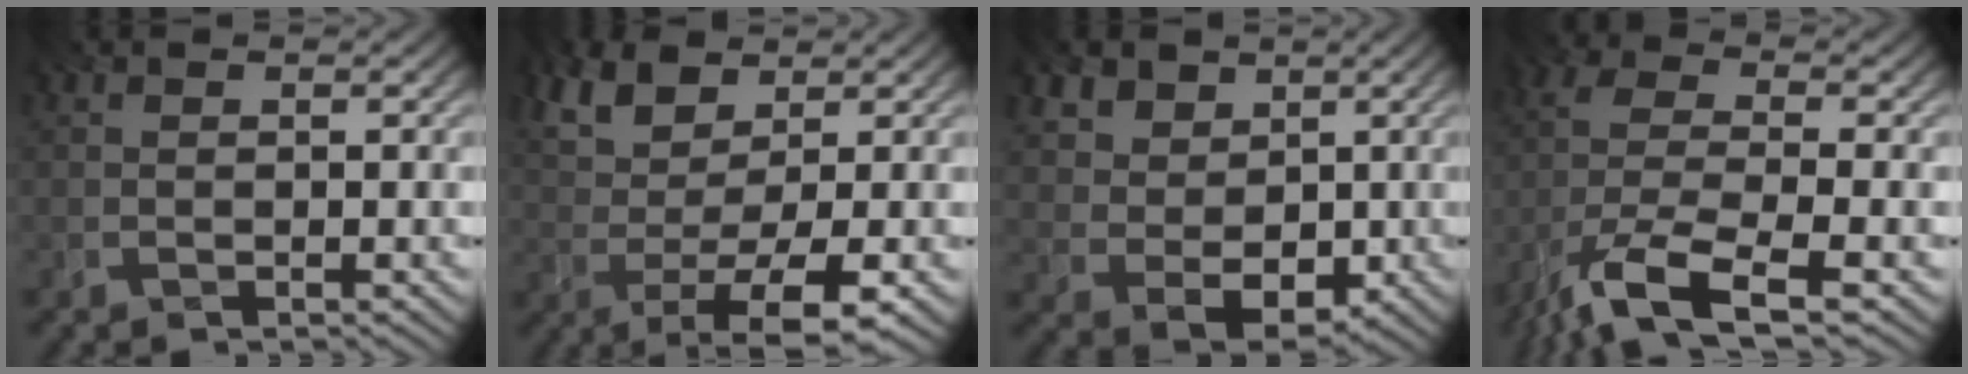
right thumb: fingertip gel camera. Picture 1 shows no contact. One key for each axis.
{"total": 8.7, "fx": 1.9, "fy": 3.6, "fz": 7.7, "tx": -0.158, "ty": 0.000, "tz": 0.027}
{"total": 6.8, "fx": 2.2, "fy": 5.4, "fz": 3.5, "tx": -0.100, "ty": -0.006, "tz": 0.041}
{"total": 10.6, "fx": -6.9, "fy": 2.5, "fz": 7.6, "tx": -0.158, "ty": -0.019, "tz": -0.144}